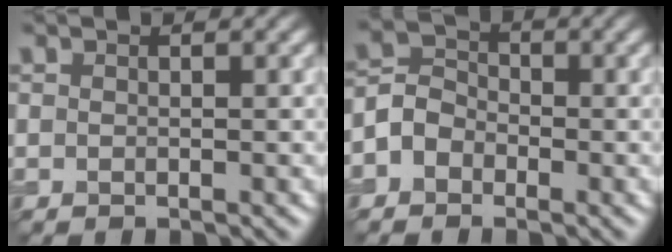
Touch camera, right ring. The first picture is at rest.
{"total": 2.2, "force": [-1.4, 1.7, 0.5], "torque": [-0.014, 0.017, -0.030]}